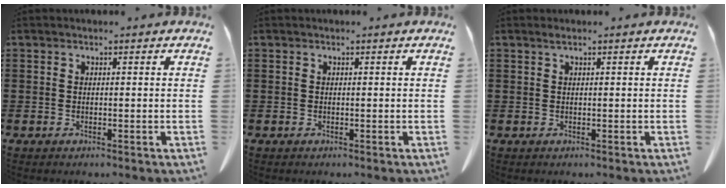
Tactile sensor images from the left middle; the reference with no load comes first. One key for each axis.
{"total": 0.0}
{"total": 0.6, "fx": 0.4, "fy": 0.0, "fz": 0.5, "tx": -0.010, "ty": 0.000, "tz": 0.007}